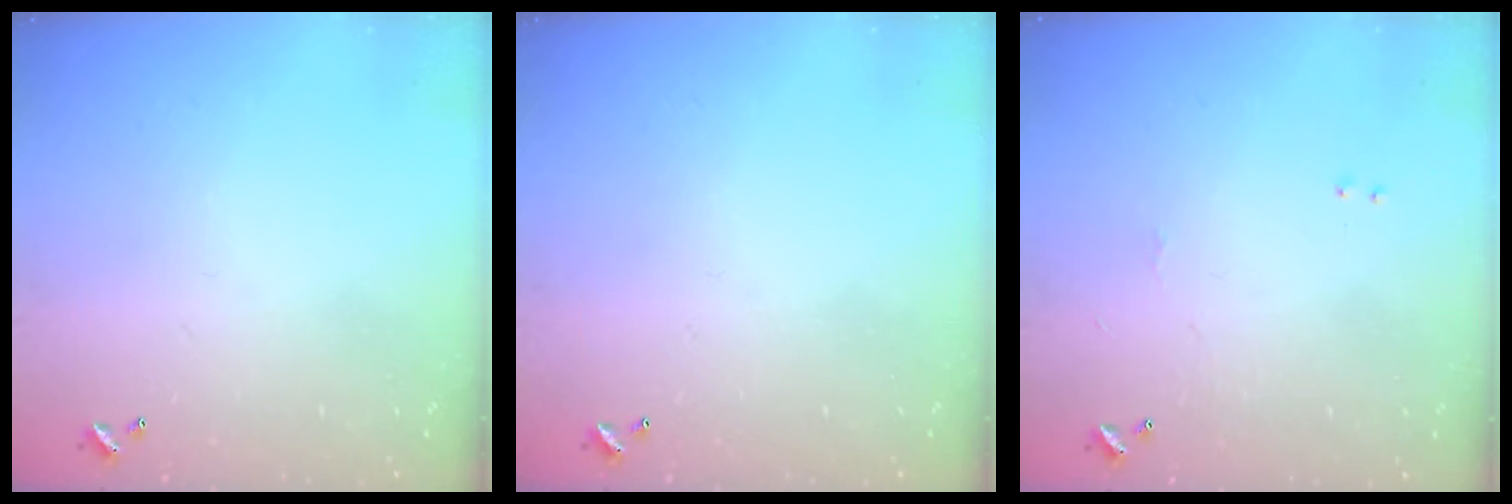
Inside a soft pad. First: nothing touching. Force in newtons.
{"total": 0.0}
{"total": 1.8, "press": 1.8, "slide": 0.6}